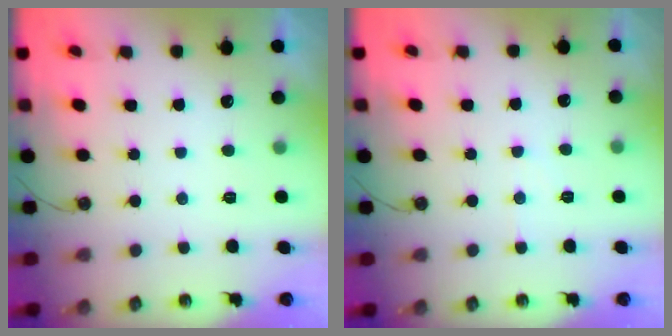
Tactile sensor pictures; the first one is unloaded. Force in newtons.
{"total": 3.4, "press": 3.4, "slide": 0.6}